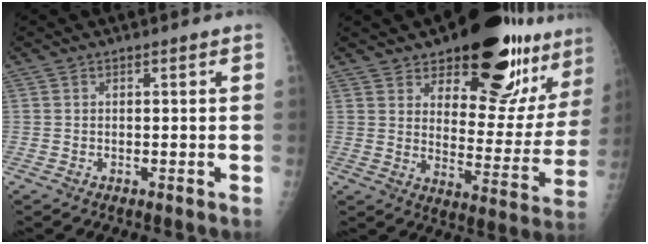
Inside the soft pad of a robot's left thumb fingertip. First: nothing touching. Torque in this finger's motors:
{"motor_torque": [2.46, 1.41, 1.44, -1.33, 0.31]}